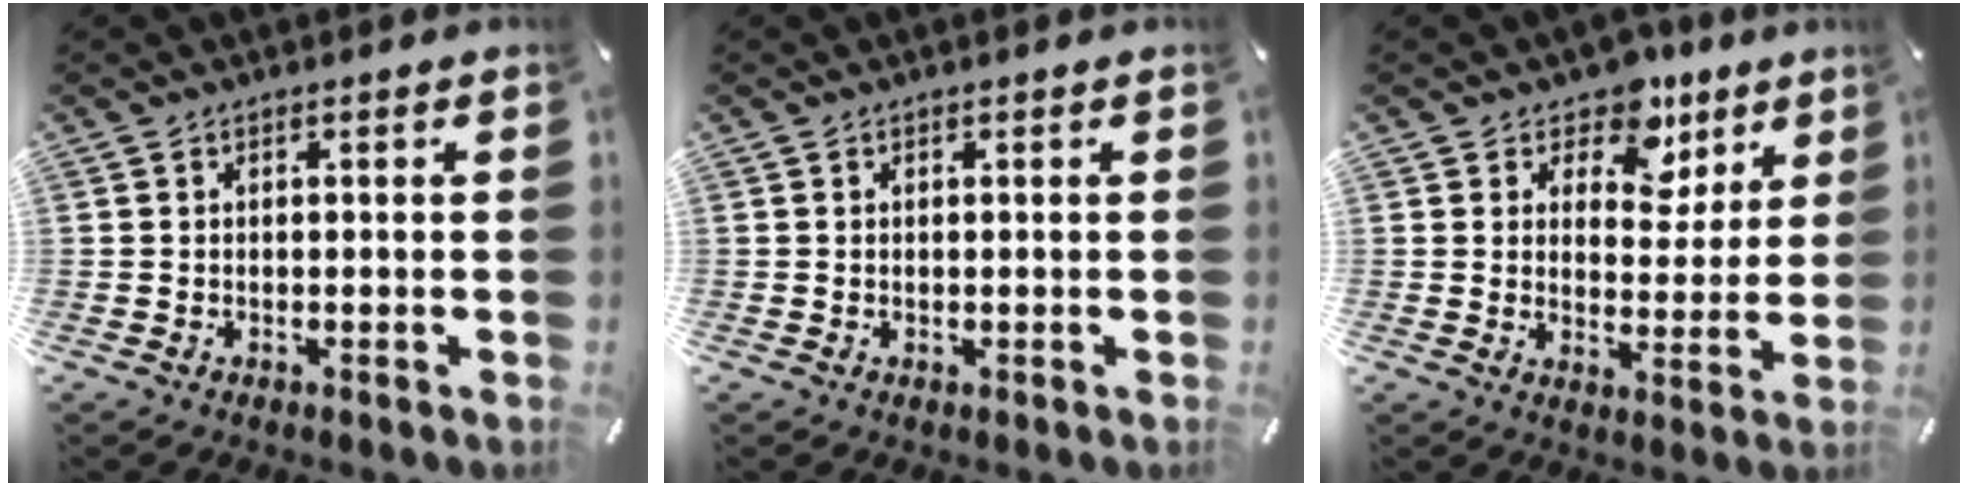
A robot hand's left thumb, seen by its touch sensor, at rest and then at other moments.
{"total": 0.0}
{"total": 9.2, "force": [6.1, 6.2, 3.1], "torque": [-0.040, -0.047, 0.103]}